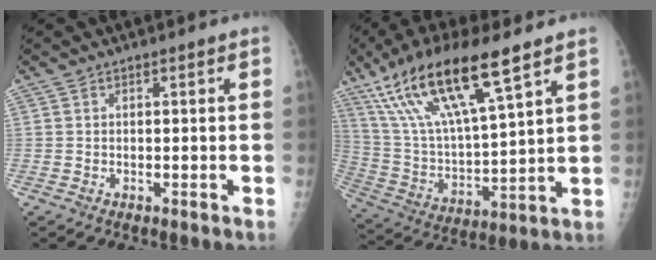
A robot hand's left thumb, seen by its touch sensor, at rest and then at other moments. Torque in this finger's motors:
{"motor_torque": [0.47, 0.48, 1.49, -1.28, 0.43]}